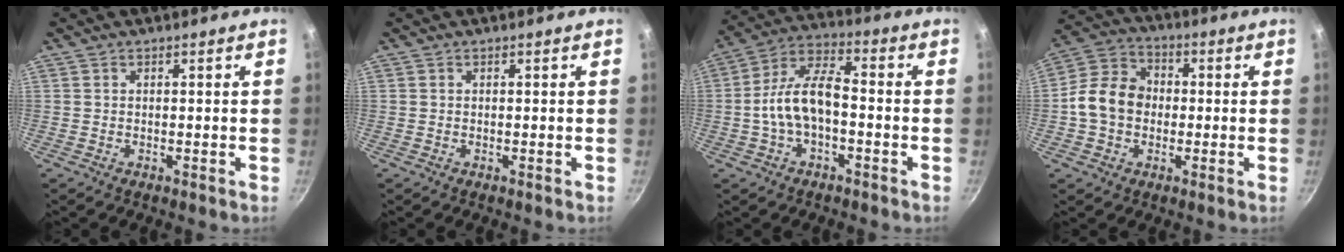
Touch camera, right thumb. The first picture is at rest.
{"total": 0.0}
{"total": 11.2, "force": [-2.1, 5.8, 9.4], "torque": [-0.163, 0.044, -0.050]}
{"total": 11.1, "force": [-0.9, 9.0, 6.5], "torque": [-0.089, 0.027, -0.036]}